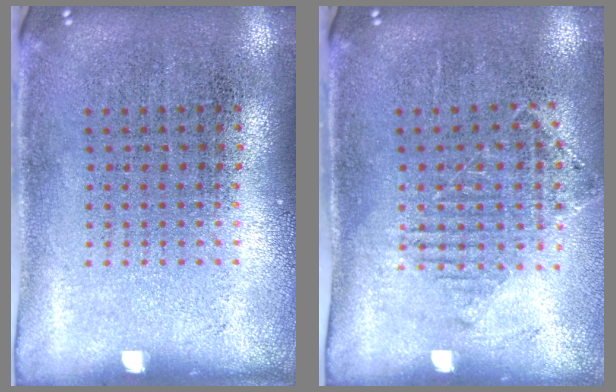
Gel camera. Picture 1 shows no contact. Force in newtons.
{"total": 1.2, "press": 1.1, "slide": 0.4}